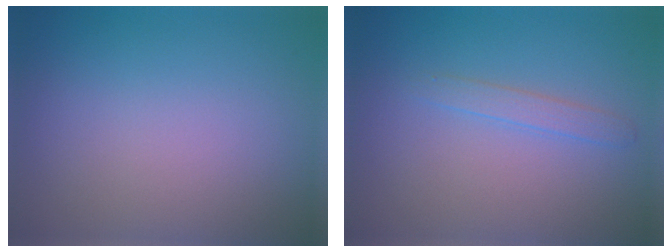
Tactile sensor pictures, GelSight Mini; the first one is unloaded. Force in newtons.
{"total": 1.3, "press": 1.3, "slide": 0.1}